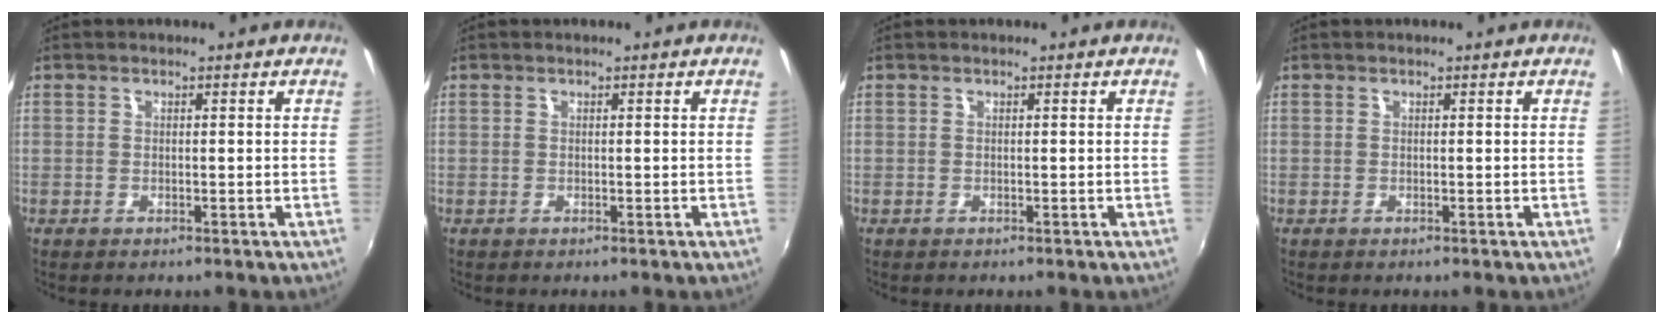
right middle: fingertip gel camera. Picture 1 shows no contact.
{"total": 0.0}
{"total": 0.0}
{"total": 0.0}